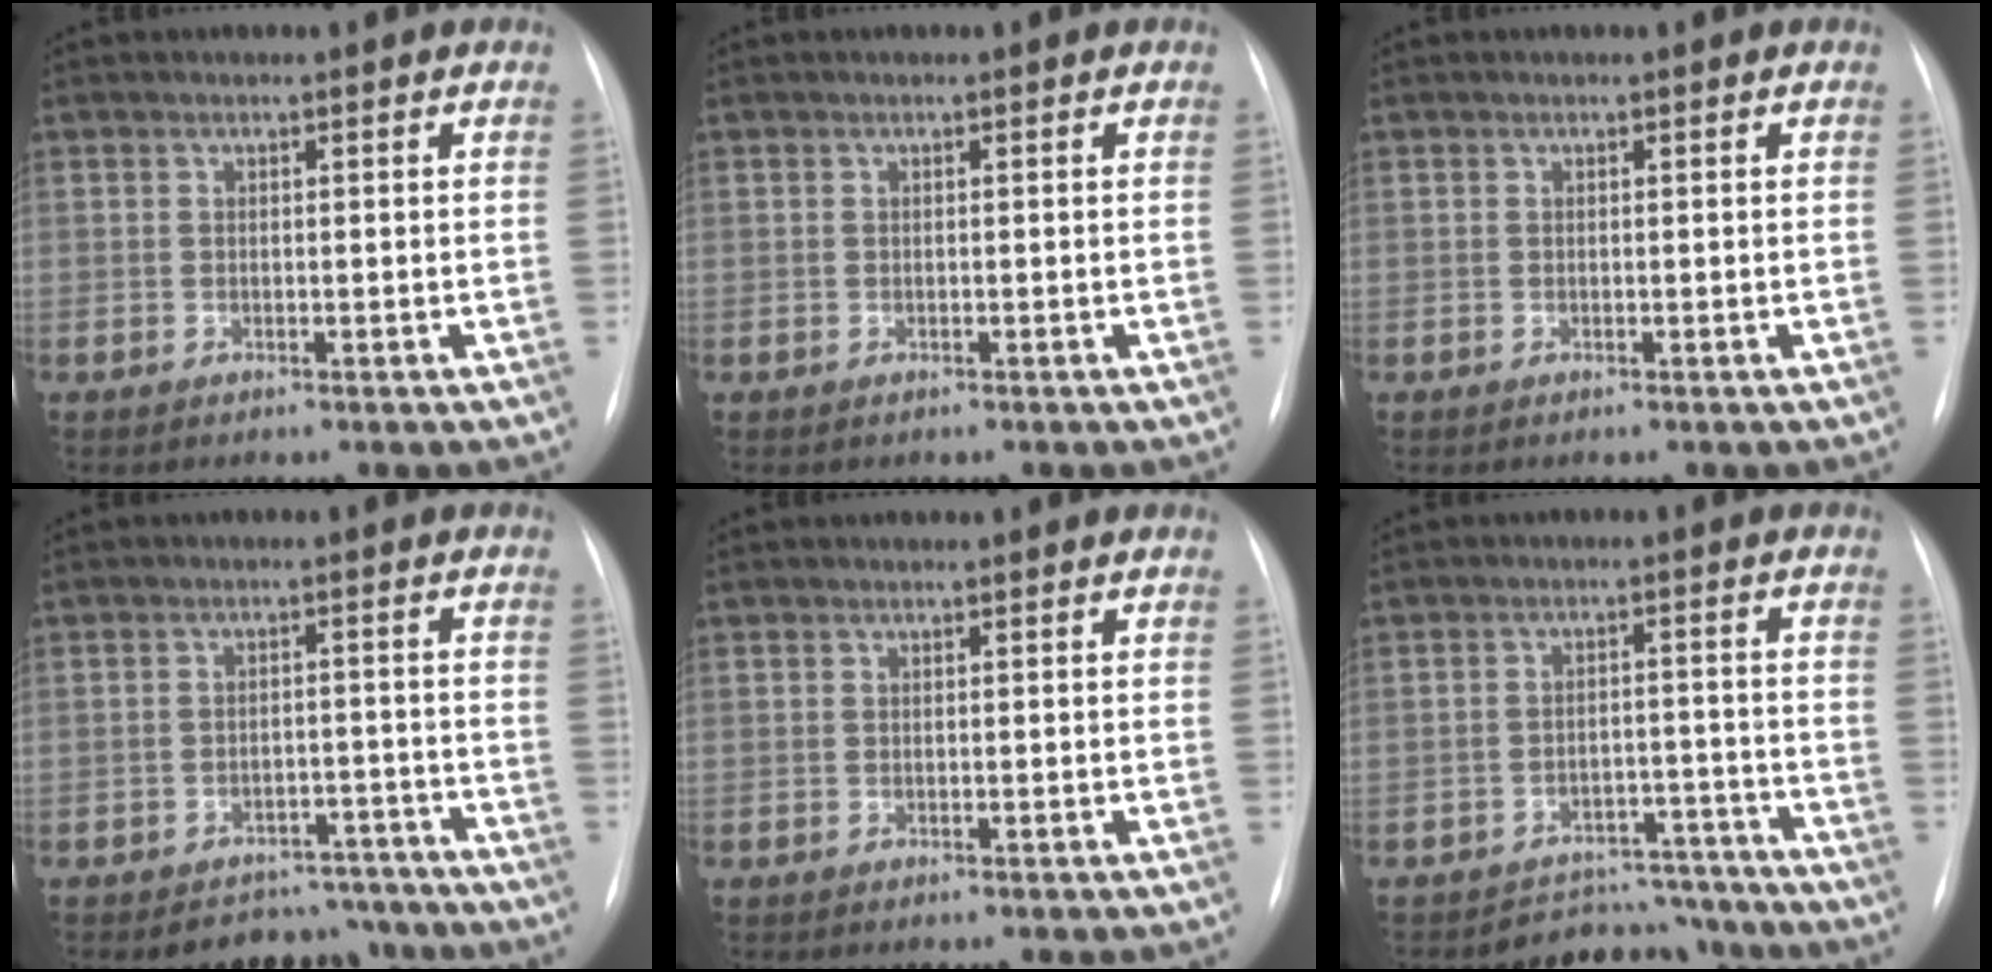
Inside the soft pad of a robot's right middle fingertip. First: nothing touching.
{"total": 0.0}
{"total": 0.0}
{"total": 7.0, "force": [-6.2, 3.4, 0.1], "torque": [0.022, 0.027, -0.079]}
{"total": 0.0}
{"total": 7.9, "force": [-7.3, 3.0, -1.0], "torque": [0.031, 0.039, -0.097]}